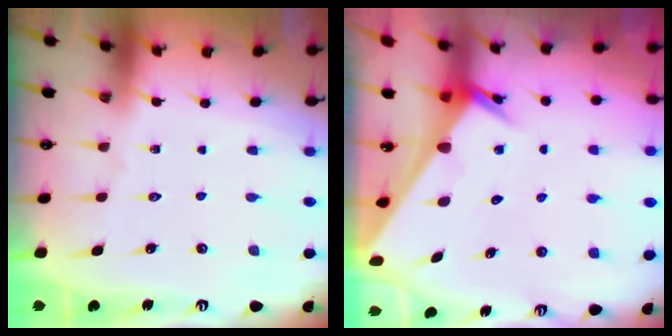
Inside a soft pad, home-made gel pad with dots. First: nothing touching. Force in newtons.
{"total": 2.4, "press": 2.4, "slide": 0.0}